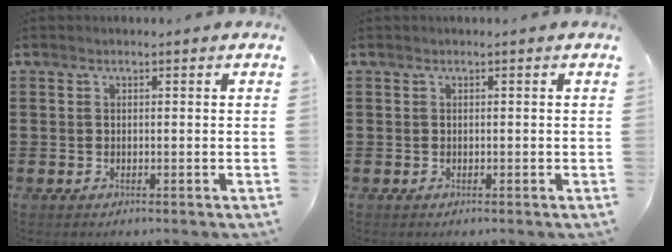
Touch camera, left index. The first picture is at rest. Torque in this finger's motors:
{"motor_torque": [-0.03, -0.05, 0.04, -0.01]}